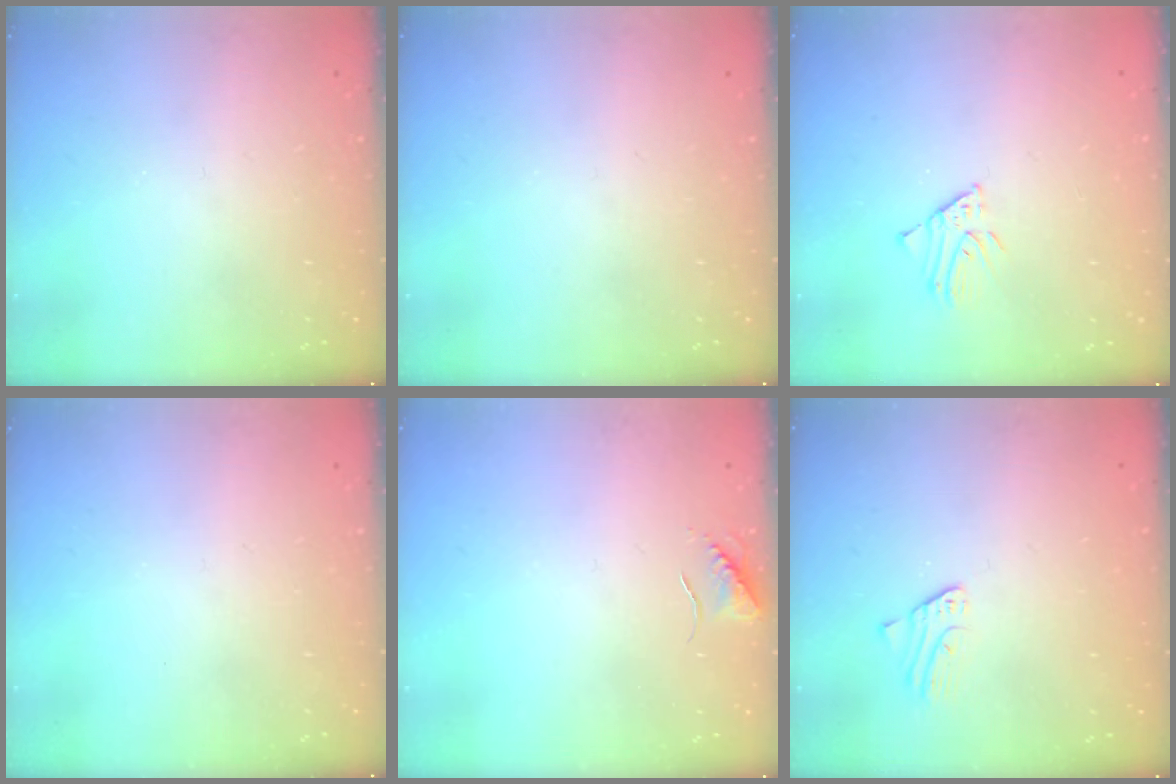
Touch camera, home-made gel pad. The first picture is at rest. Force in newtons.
{"total": 0.0}
{"total": 2.4, "press": 2.4, "slide": 0.2}
{"total": 0.0}
{"total": 5.7, "press": 5.6, "slide": 0.7}
{"total": 1.5, "press": 1.5, "slide": 0.1}